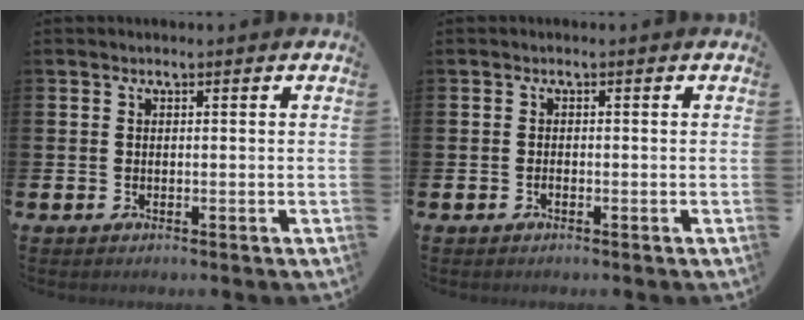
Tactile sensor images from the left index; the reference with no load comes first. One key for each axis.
{"total": 0.5, "fx": -0.5, "fy": 0.1, "fz": 0.3, "tx": -0.013, "ty": 0.000, "tz": -0.007}